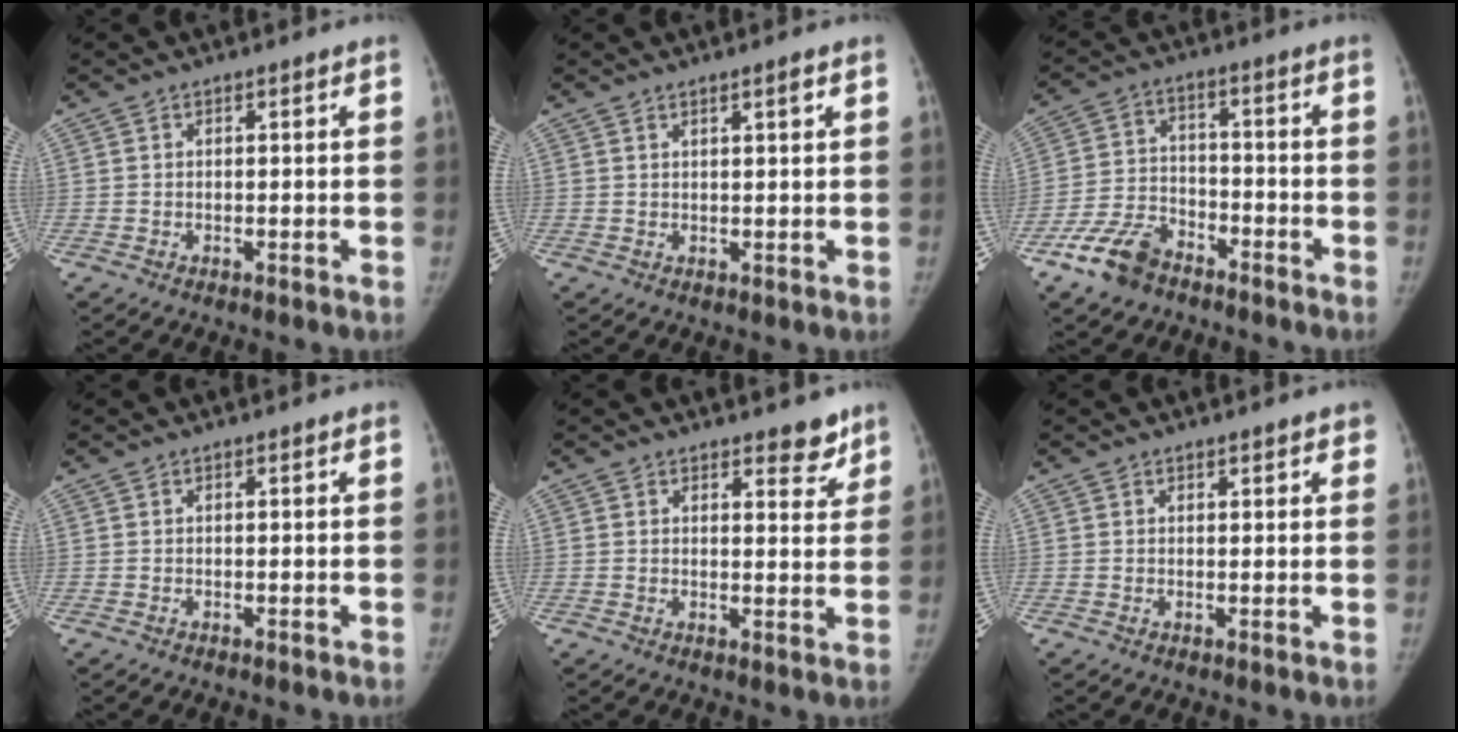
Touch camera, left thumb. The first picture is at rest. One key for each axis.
{"total": 1.7, "fx": 1.0, "fy": 0.1, "fz": 1.3, "tx": -0.020, "ty": -0.006, "tz": 0.018}
{"total": 9.5, "fx": -6.6, "fy": 5.4, "fz": 4.2, "tx": -0.078, "ty": 0.031, "tz": -0.129}
{"total": 0.0}
{"total": 4.6, "fx": 3.4, "fy": 2.0, "fz": 2.2, "tx": 0.001, "ty": -0.023, "tz": 0.043}
{"total": 2.0, "fx": 1.5, "fy": 0.9, "fz": 1.0, "tx": 0.003, "ty": -0.005, "tz": 0.014}